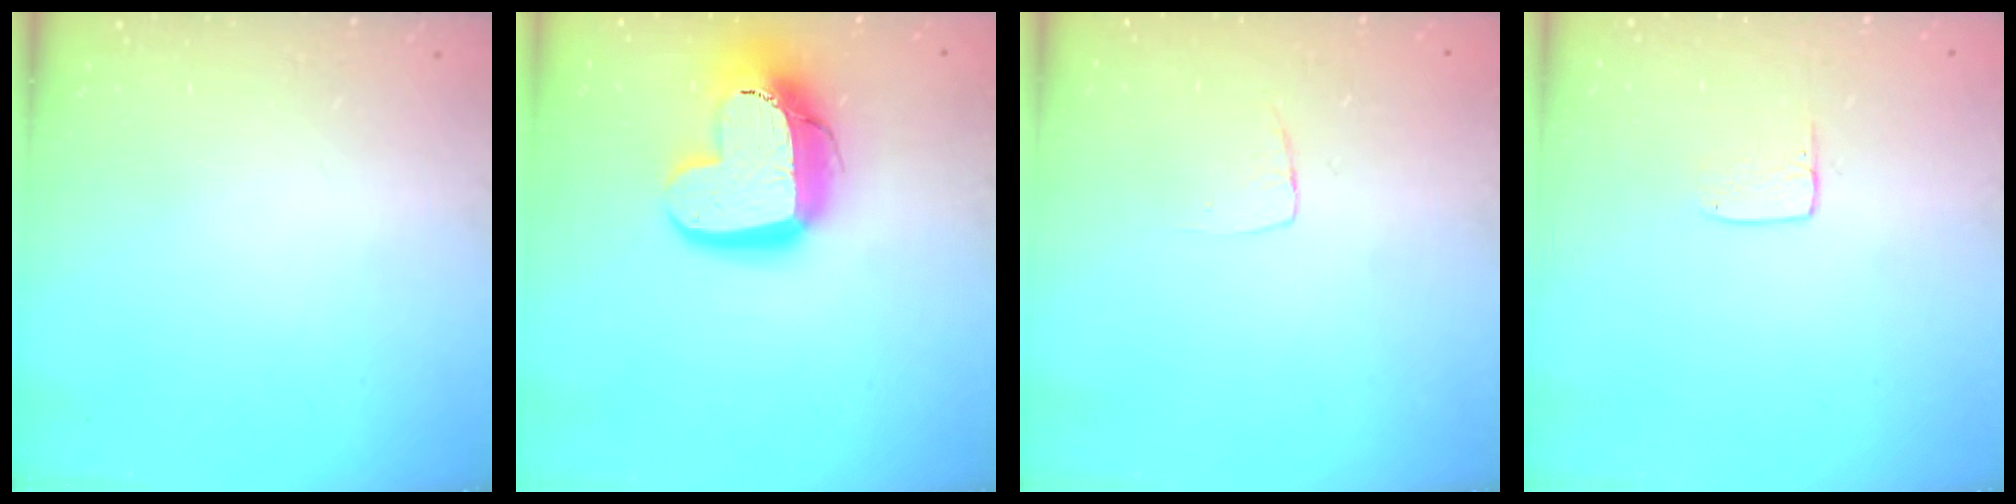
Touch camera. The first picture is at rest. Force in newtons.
{"total": 16.6, "press": 16.5, "slide": 1.6}
{"total": 3.8, "press": 3.7, "slide": 0.3}
{"total": 5.8, "press": 5.8, "slide": 0.4}